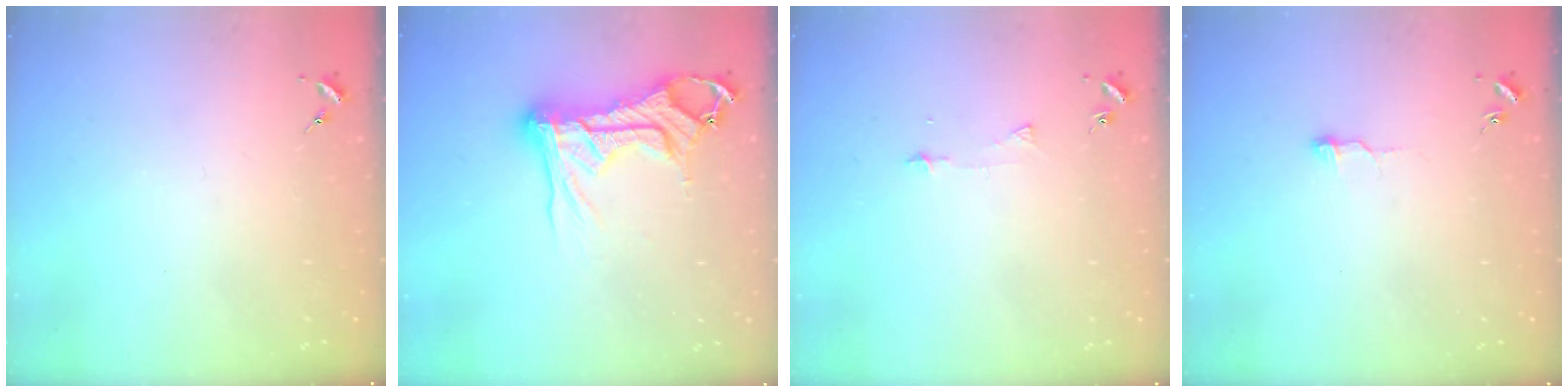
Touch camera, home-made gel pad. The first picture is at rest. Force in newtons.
{"total": 17.4, "press": 17.3, "slide": 1.8}
{"total": 4.2, "press": 4.2, "slide": 0.5}
{"total": 5.1, "press": 5.1, "slide": 0.6}